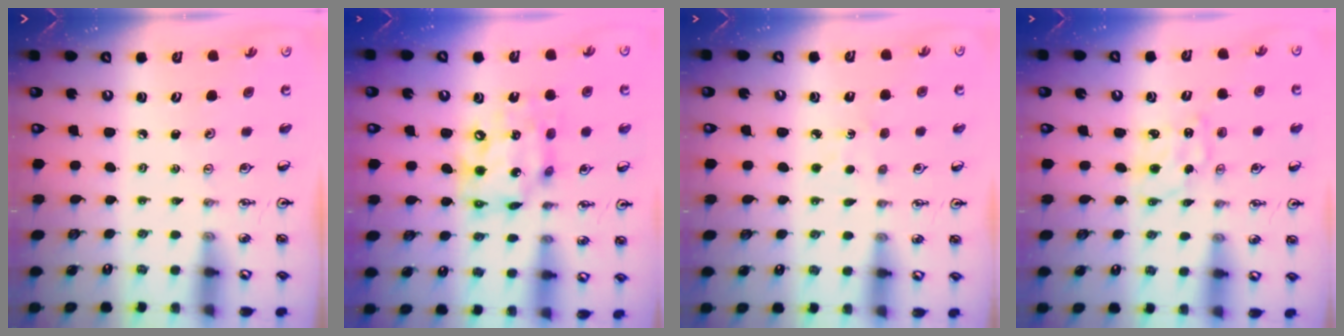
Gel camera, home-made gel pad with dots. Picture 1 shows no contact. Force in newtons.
{"total": 13.7, "press": 13.6, "slide": 1.0}
{"total": 2.9, "press": 2.9, "slide": 0.3}
{"total": 1.7, "press": 1.7, "slide": 0.3}